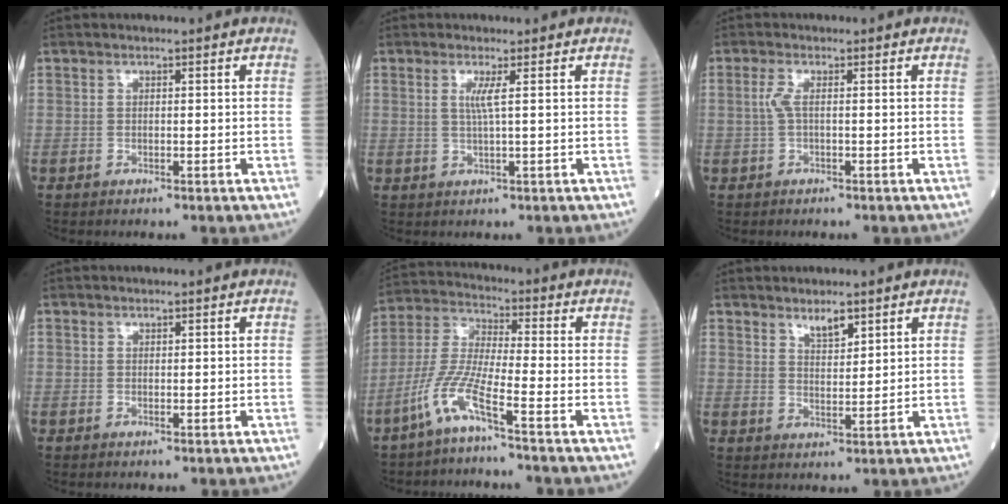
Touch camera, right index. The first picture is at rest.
{"total": 2.1, "force": [0.6, -0.5, 2.0], "torque": [-0.044, -0.002, 0.012]}
{"total": 1.7, "force": [-0.1, 0.2, 1.7], "torque": [-0.043, 0.000, -0.003]}
{"total": 0.0}
{"total": 7.5, "force": [-4.6, -0.3, 5.9], "torque": [-0.141, -0.004, -0.102]}
{"total": 3.2, "force": [2.5, 0.8, 1.8], "torque": [-0.034, -0.005, 0.047]}